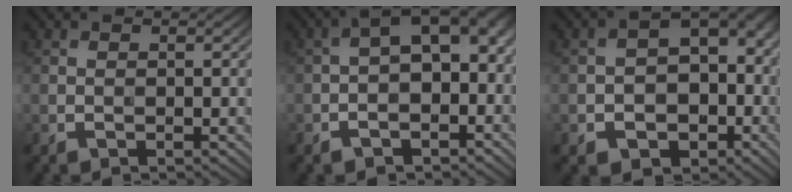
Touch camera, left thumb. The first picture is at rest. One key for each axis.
{"total": 9.8, "fx": -1.2, "fy": 5.6, "fz": 7.9, "tx": -0.106, "ty": 0.010, "tz": -0.023}
{"total": 11.0, "fx": -3.0, "fy": 8.2, "fz": 6.7, "tx": -0.084, "ty": -0.017, "tz": -0.052}